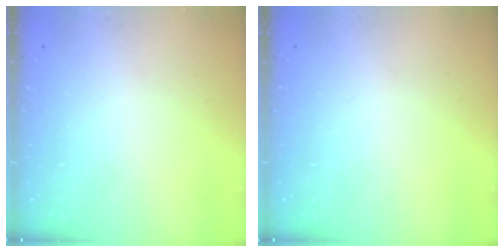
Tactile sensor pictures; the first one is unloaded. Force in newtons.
{"total": 0.0}